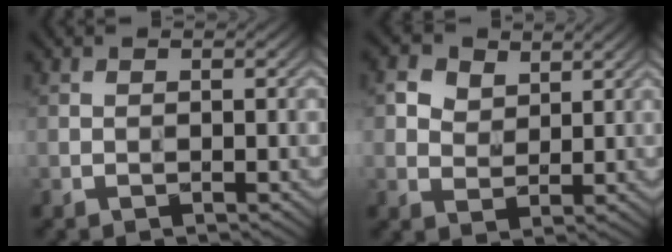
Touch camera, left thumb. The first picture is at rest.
{"total": 4.1, "force": [2.2, 2.9, 2.0], "torque": [-0.048, 0.000, 0.039]}